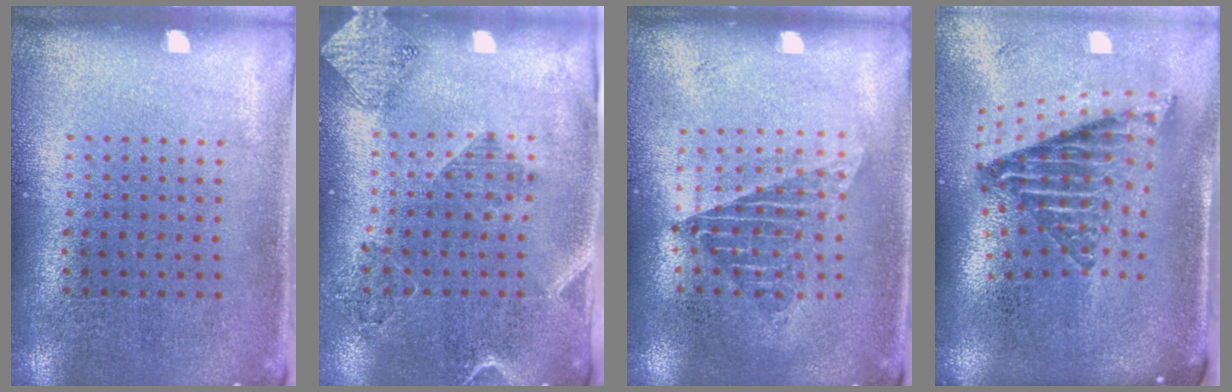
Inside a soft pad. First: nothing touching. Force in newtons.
{"total": 1.8, "press": 1.7, "slide": 0.8}
{"total": 1.3, "press": 1.2, "slide": 0.6}
{"total": 2.6, "press": 1.7, "slide": 1.9}